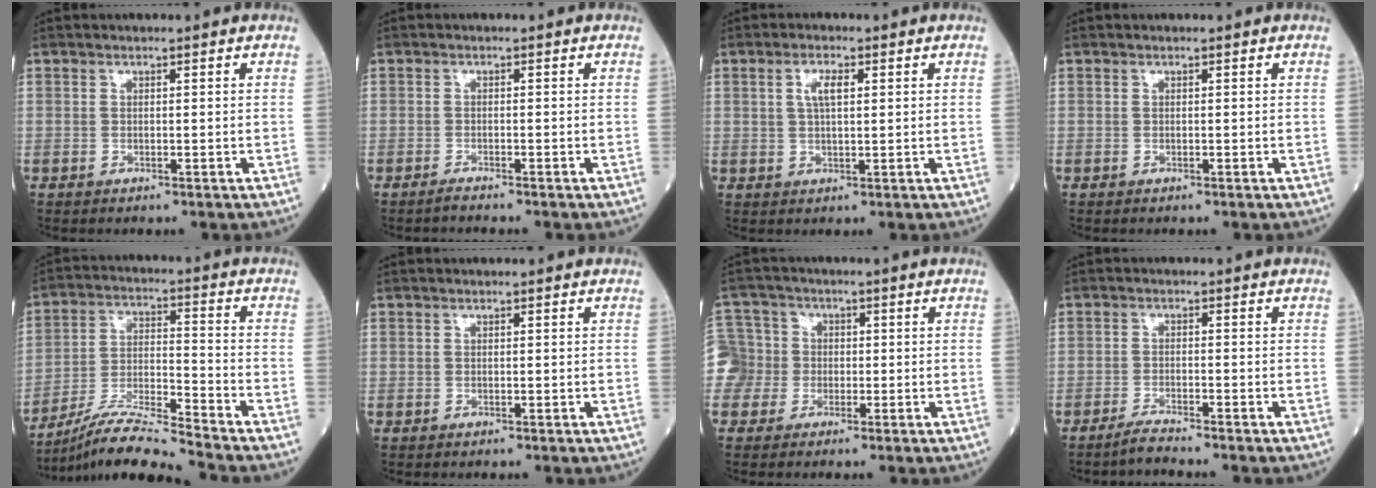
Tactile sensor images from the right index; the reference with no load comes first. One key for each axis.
{"total": 1.3, "fx": -1.3, "fy": -0.2, "fz": 0.3, "tx": -0.012, "ty": 0.000, "tz": -0.021}
{"total": 3.2, "fx": 1.1, "fy": 1.0, "fz": 2.9, "tx": -0.061, "ty": 0.004, "tz": 0.022}
{"total": 0.0}
{"total": 11.2, "fx": -10.2, "fy": -1.7, "fz": 4.4, "tx": -0.083, "ty": -0.007, "tz": -0.187}
{"total": 0.0}
{"total": 7.0, "fx": -1.6, "fy": 6.8, "fz": 0.1, "tx": -0.012, "ty": 0.031, "tz": -0.029}
{"total": 2.6, "fx": -2.5, "fy": -0.6, "fz": 0.6, "tx": -0.021, "ty": -0.009, "tz": -0.049}